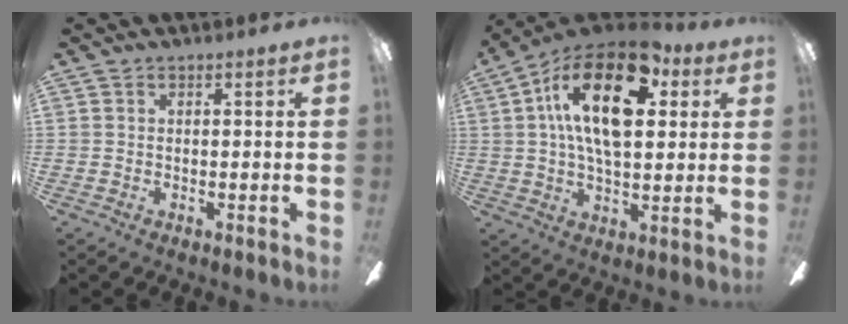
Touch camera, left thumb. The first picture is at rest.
{"total": 21.0, "force": [7.4, 10.3, 16.8], "torque": [-0.295, -0.011, 0.115]}